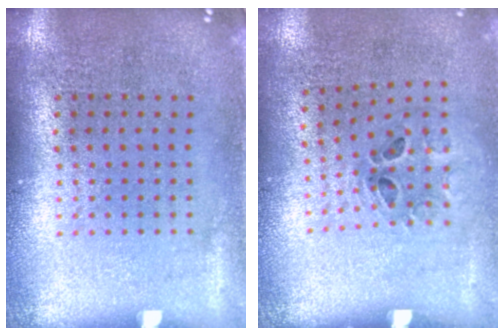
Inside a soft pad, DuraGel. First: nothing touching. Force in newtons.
{"total": 1.2, "press": 0.6, "slide": 1.0}